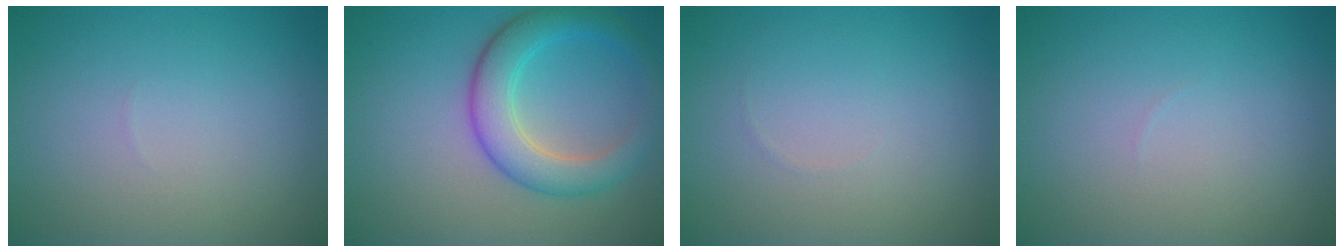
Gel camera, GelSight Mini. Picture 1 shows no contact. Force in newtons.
{"total": 5.1, "press": 5.0, "slide": 0.3}
{"total": 0.0}
{"total": 0.0}